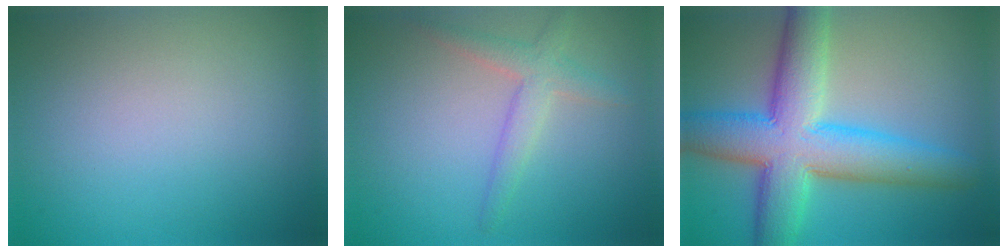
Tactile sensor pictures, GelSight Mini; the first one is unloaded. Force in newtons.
{"total": 2.6, "press": 2.6, "slide": 0.2}
{"total": 10.4, "press": 10.4, "slide": 0.3}